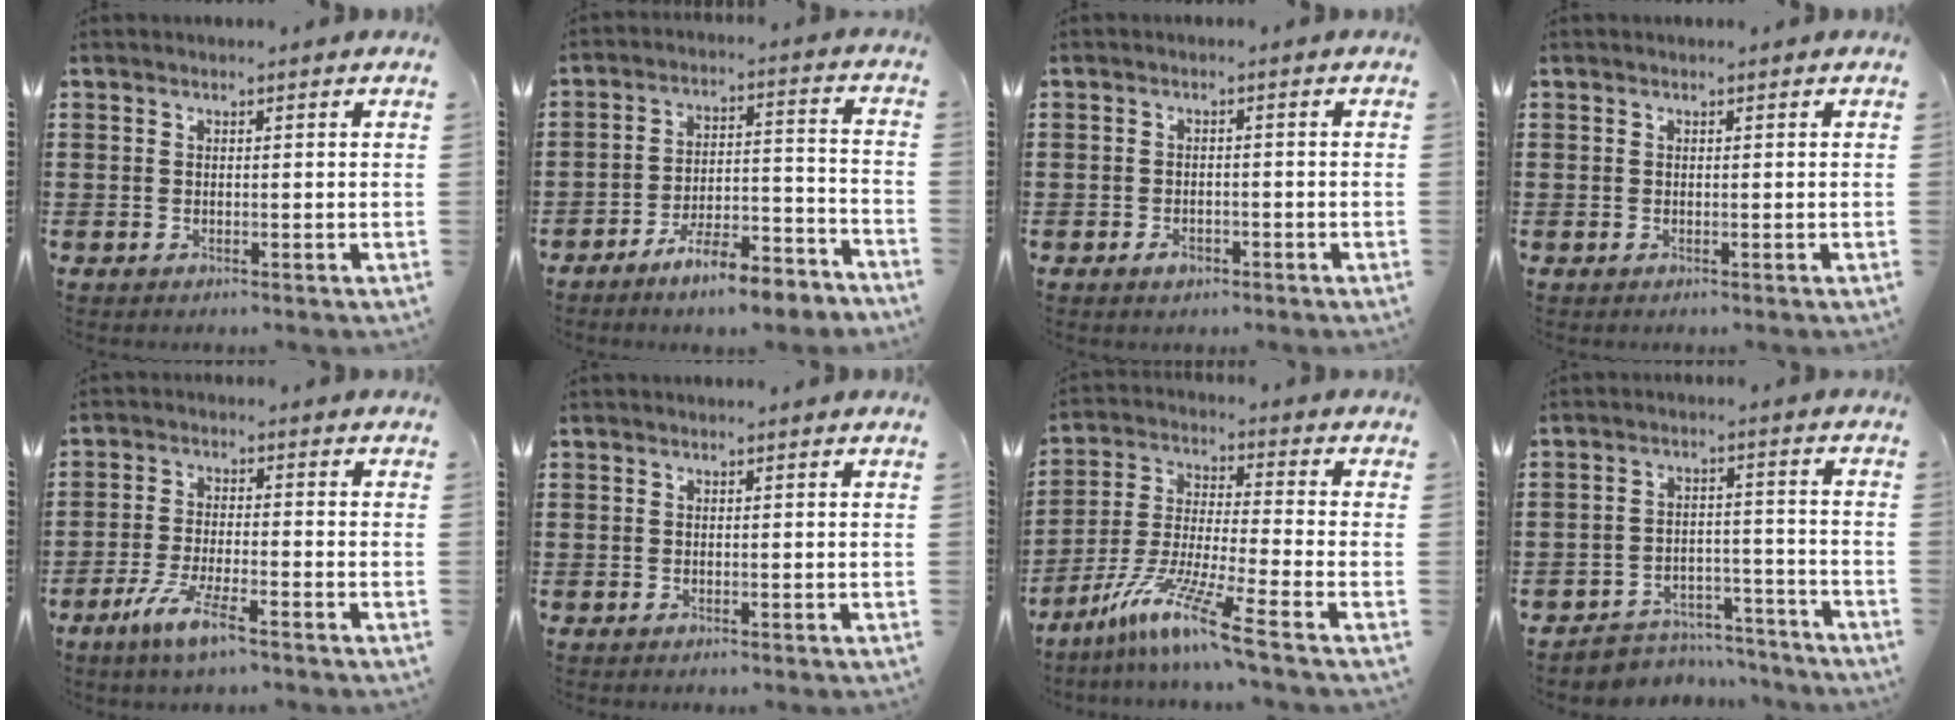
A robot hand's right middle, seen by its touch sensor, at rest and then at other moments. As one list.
[{"total": 7.7, "force": [-6.8, 0.8, 3.5], "torque": [-0.056, 0.012, -0.127]}, {"total": 1.5, "force": [-0.9, 0.9, 0.7], "torque": [-0.017, 0.000, -0.019]}, {"total": 0.0}, {"total": 5.9, "force": [-4.0, 0.8, 4.3], "torque": [-0.095, -0.010, -0.075]}, {"total": 0.0}, {"total": 10.7, "force": [-7.8, 0.1, 7.4], "torque": [-0.155, -0.007, -0.157]}, {"total": 5.0, "force": [-4.8, 1.2, 0.1], "torque": [-0.004, 0.014, -0.101]}]